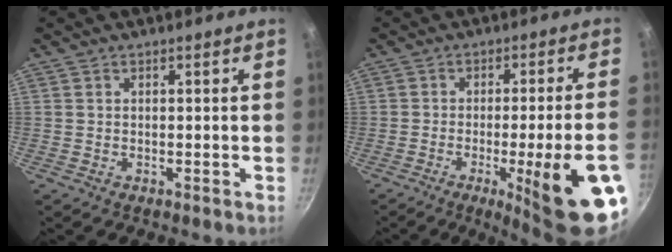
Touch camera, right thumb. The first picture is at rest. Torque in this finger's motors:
{"motor_torque": [2.68, 2.33, 2.11, -0.66, 0.22]}